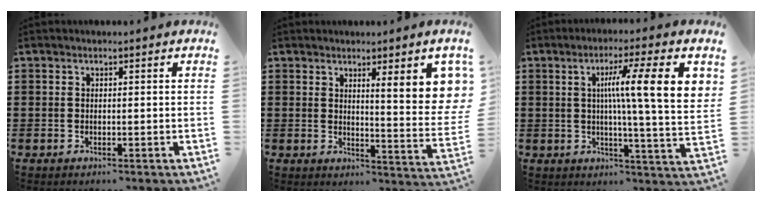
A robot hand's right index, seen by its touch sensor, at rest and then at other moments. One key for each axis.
{"total": 7.9, "fx": 3.8, "fy": 0.9, "fz": 6.8, "tx": -0.106, "ty": -0.025, "tz": 0.059}
{"total": 11.9, "fx": 3.5, "fy": 0.7, "fz": 11.4, "tx": -0.194, "ty": -0.007, "tz": 0.048}